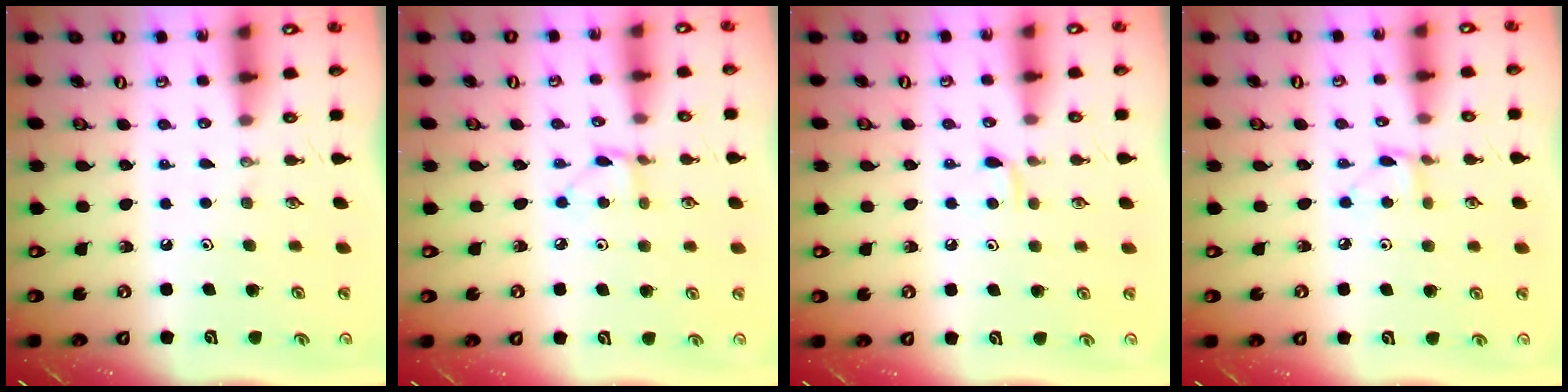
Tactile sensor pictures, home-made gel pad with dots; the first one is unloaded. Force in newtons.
{"total": 2.6, "press": 2.6, "slide": 0.3}
{"total": 5.0, "press": 4.9, "slide": 0.6}
{"total": 3.4, "press": 3.4, "slide": 0.5}